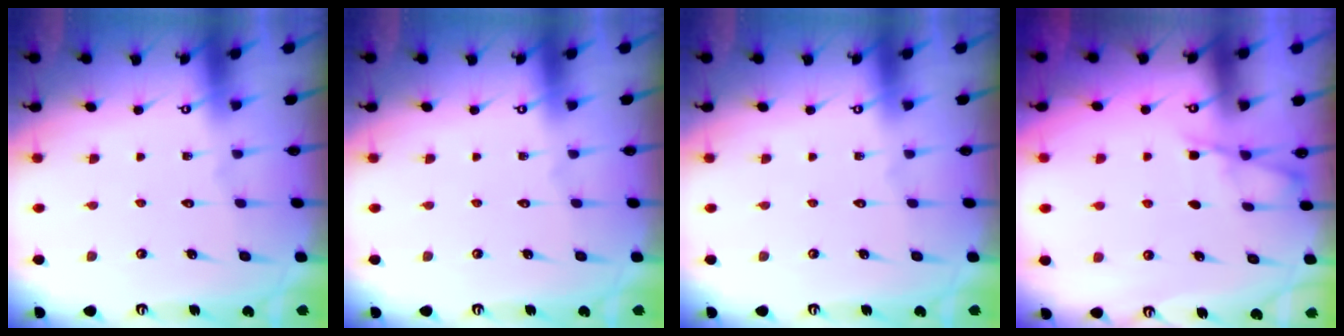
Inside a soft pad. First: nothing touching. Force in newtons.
{"total": 0.0}
{"total": 0.0}
{"total": 4.6, "press": 4.6, "slide": 0.6}